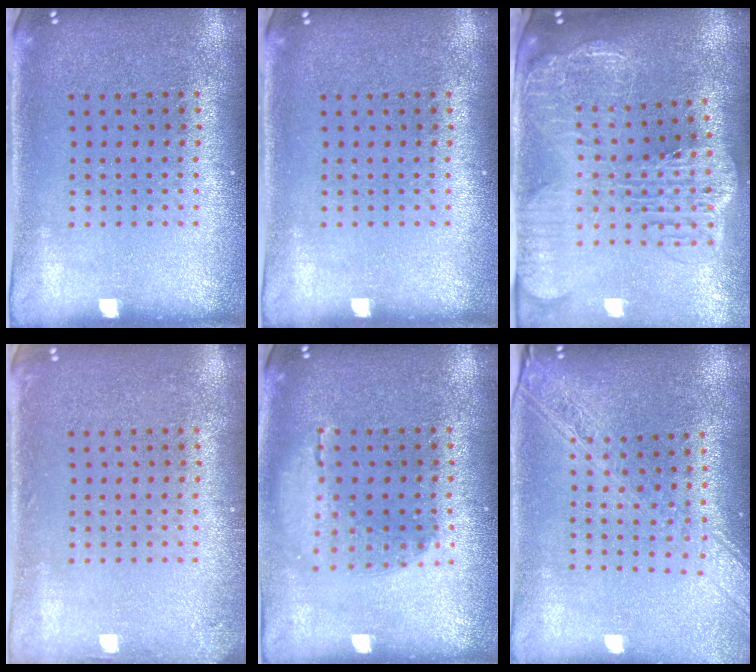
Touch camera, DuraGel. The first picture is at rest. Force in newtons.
{"total": 0.0}
{"total": 3.4, "press": 2.7, "slide": 2.0}
{"total": 0.9, "press": 0.9, "slide": 0.1}
{"total": 1.2, "press": 1.2, "slide": 0.3}
{"total": 2.3, "press": 1.9, "slide": 1.3}